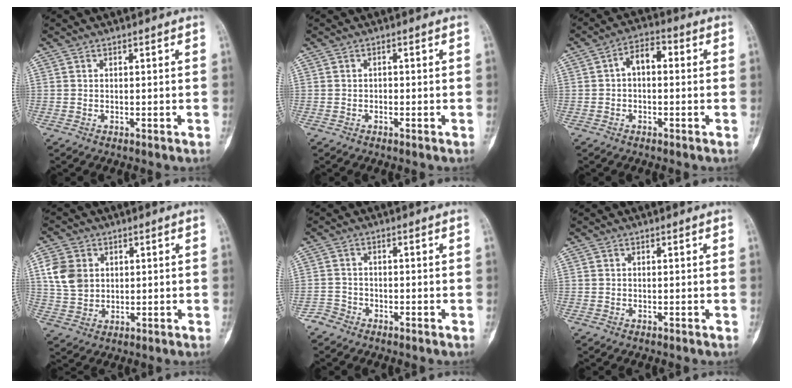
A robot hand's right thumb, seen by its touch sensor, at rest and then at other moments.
{"total": 0.6, "force": [-0.3, 0.4, 0.2], "torque": [0.003, 0.003, -0.010]}
{"total": 5.4, "force": [0.3, 3.2, 4.3], "torque": [-0.057, 0.022, -0.008]}
{"total": 8.1, "force": [2.1, 6.5, 4.3], "torque": [-0.070, -0.004, 0.043]}
{"total": 2.1, "force": [-1.7, 1.1, -0.1], "torque": [0.009, 0.004, -0.038]}
{"total": 0.0}